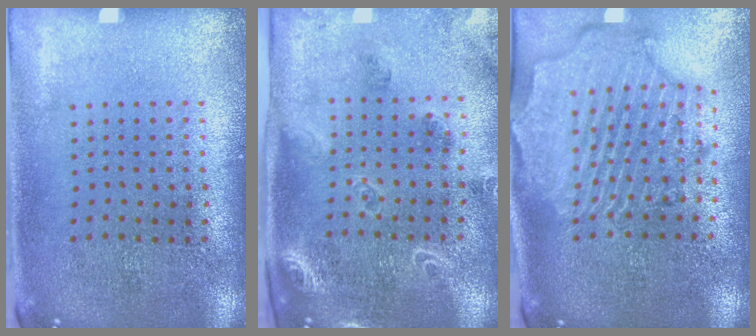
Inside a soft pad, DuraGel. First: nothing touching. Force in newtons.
{"total": 1.9, "press": 1.8, "slide": 0.3}
{"total": 2.6, "press": 2.4, "slide": 1.1}